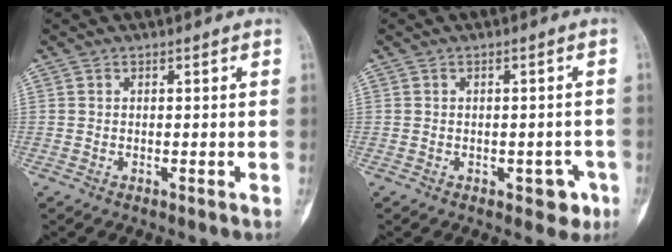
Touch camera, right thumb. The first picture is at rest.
{"total": 4.0, "force": [-1.8, 2.4, 2.7], "torque": [-0.008, 0.012, -0.018]}